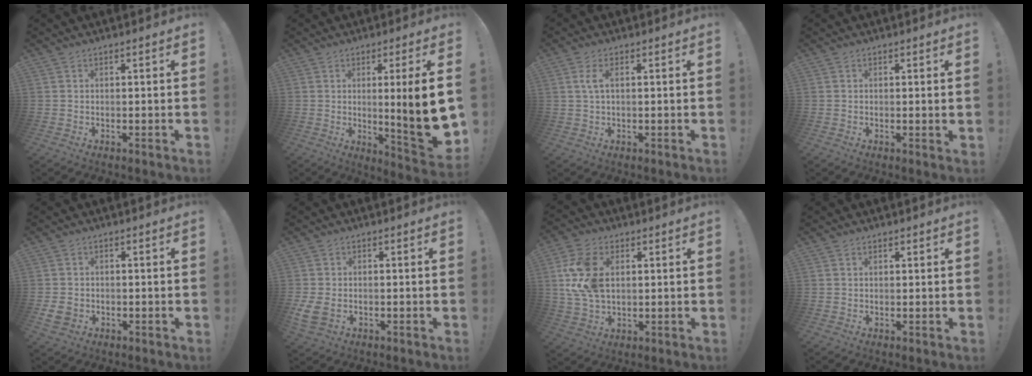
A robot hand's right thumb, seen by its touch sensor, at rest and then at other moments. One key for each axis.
{"total": 13.9, "fx": 0.3, "fy": 0.3, "fz": 13.9, "tx": -0.197, "ty": -0.021, "tz": 0.003}
{"total": 3.8, "fx": 0.9, "fy": 1.5, "fz": 3.4, "tx": -0.065, "ty": -0.002, "tz": 0.012}
{"total": 1.1, "fx": 0.6, "fy": -0.1, "fz": 0.9, "tx": -0.001, "ty": -0.006, "tz": 0.007}
{"total": 4.4, "fx": -1.2, "fy": 3.5, "fz": 2.4, "tx": -0.053, "ty": 0.001, "tz": -0.019}
{"total": 5.4, "fx": -0.6, "fy": 3.7, "fz": 3.9, "tx": -0.083, "ty": -0.004, "tz": -0.007}
{"total": 13.3, "fx": 2.5, "fy": 8.9, "fz": 9.6, "tx": -0.191, "ty": -0.004, "tz": 0.047}
{"total": 0.7, "fx": 0.6, "fy": 0.4, "fz": 0.2, "tx": 0.004, "ty": -0.004, "tz": 0.010}